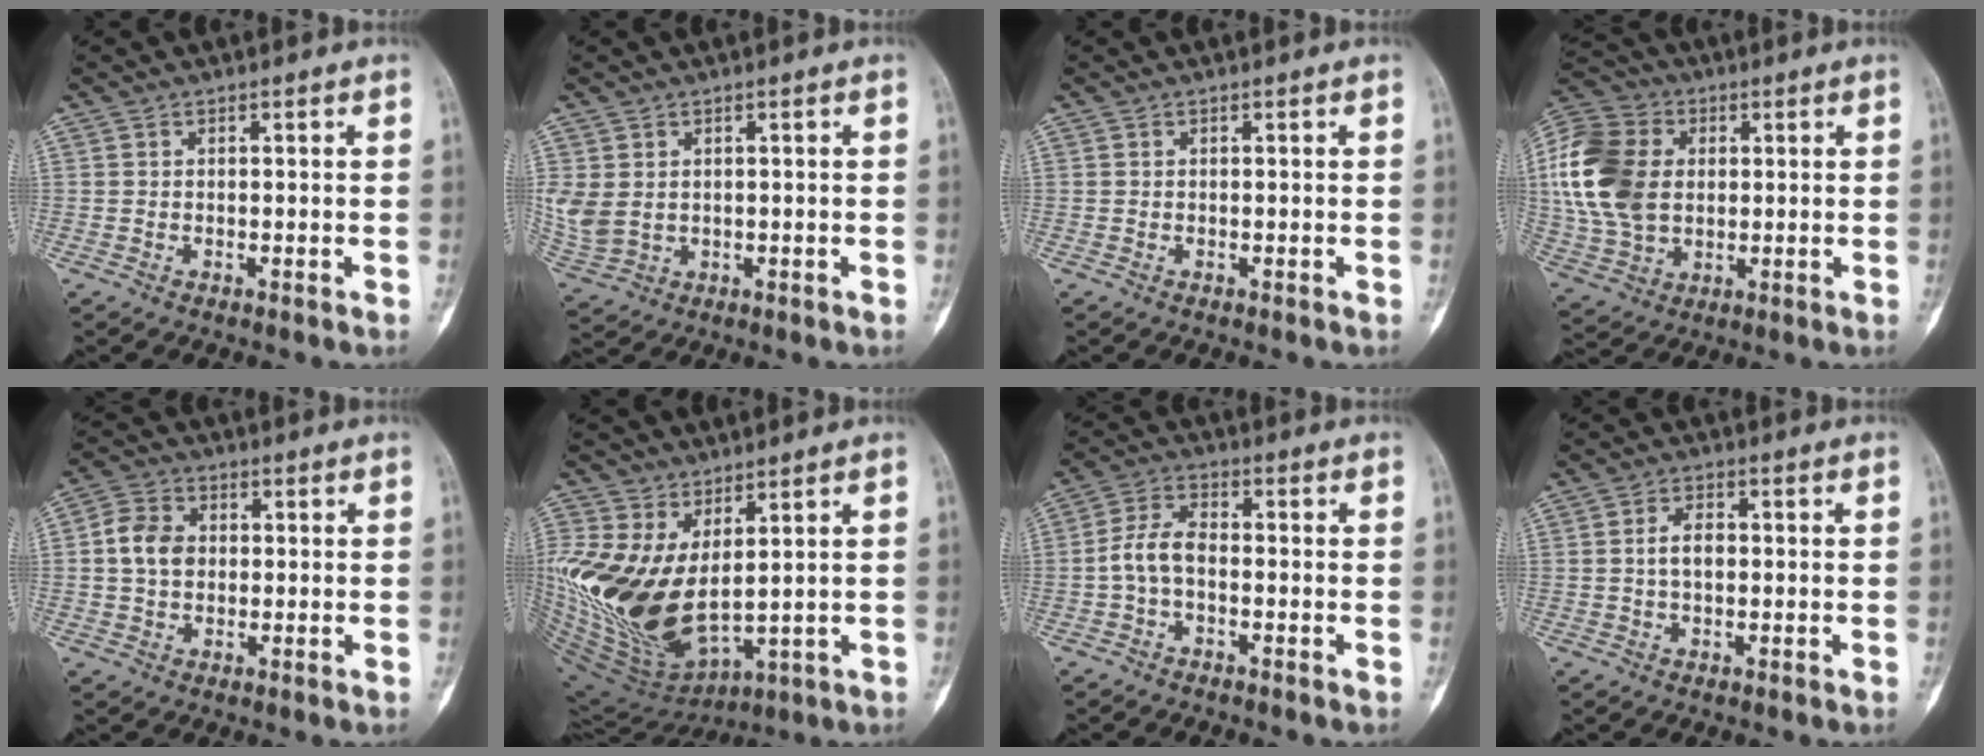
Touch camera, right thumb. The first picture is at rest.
{"total": 6.6, "force": [0.8, 5.0, 4.3], "torque": [-0.103, -0.002, 0.032]}
{"total": 0.0}
{"total": 18.7, "force": [2.3, 13.7, 12.5], "torque": [-0.253, 0.005, 0.044]}
{"total": 7.2, "force": [0.5, 5.6, 4.5], "torque": [-0.074, 0.012, 0.003]}
{"total": 18.7, "force": [3.1, 10.5, 15.1], "torque": [-0.312, -0.039, 0.090]}
{"total": 5.9, "force": [-1.2, 3.3, 4.8], "torque": [-0.096, 0.022, -0.033]}
{"total": 3.7, "force": [0.1, 2.2, 3.0], "torque": [-0.053, 0.009, -0.001]}